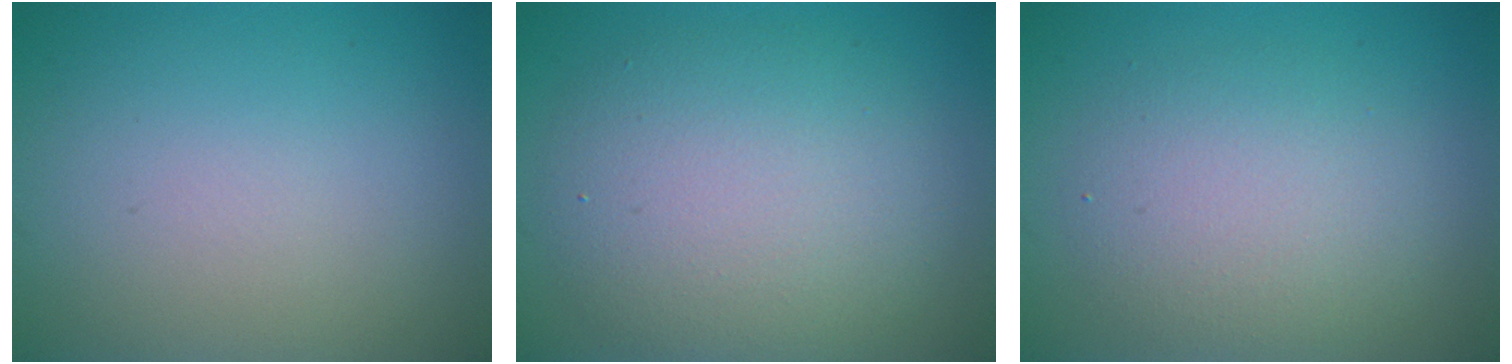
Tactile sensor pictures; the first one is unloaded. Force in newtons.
{"total": 7.0, "press": 7.0, "slide": 0.4}
{"total": 4.2, "press": 4.2, "slide": 0.4}